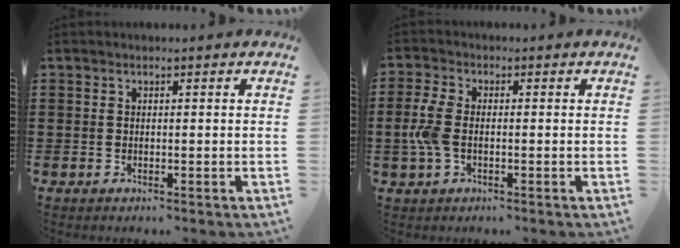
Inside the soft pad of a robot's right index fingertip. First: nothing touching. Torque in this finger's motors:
{"motor_torque": [1.03, -0.21, 0.17, 0.11]}